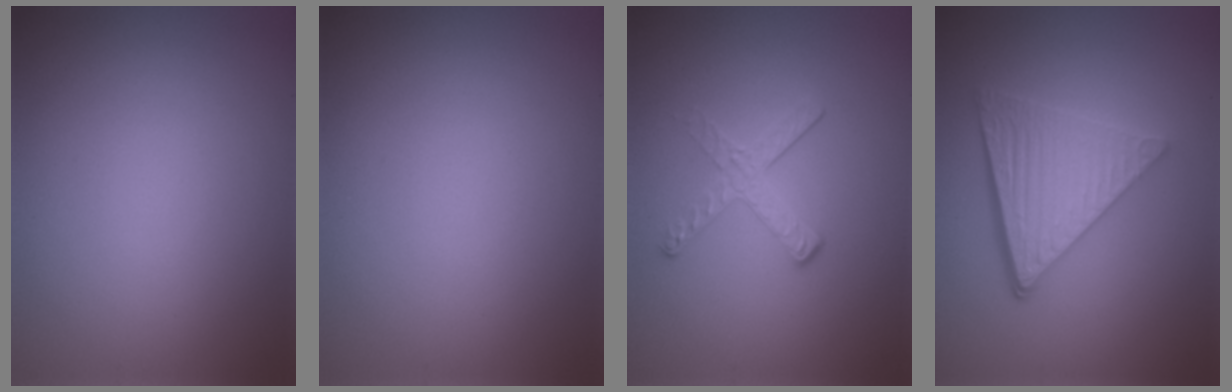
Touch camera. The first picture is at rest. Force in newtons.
{"total": 0.0}
{"total": 2.1, "press": 1.4, "slide": 1.6}
{"total": 5.7, "press": 4.0, "slide": 4.1}